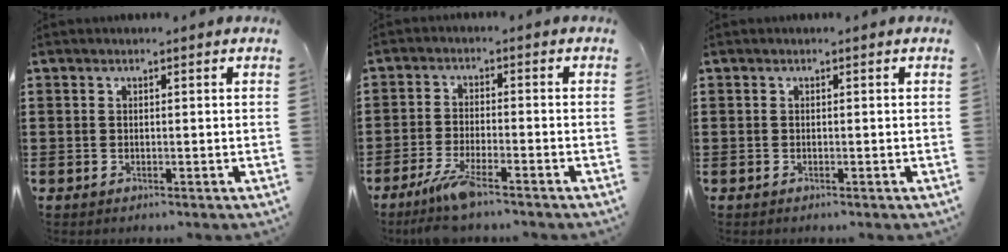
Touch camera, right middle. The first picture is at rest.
{"total": 6.0, "force": [-4.5, 0.6, 3.9], "torque": [-0.095, -0.021, -0.086]}
{"total": 0.0}